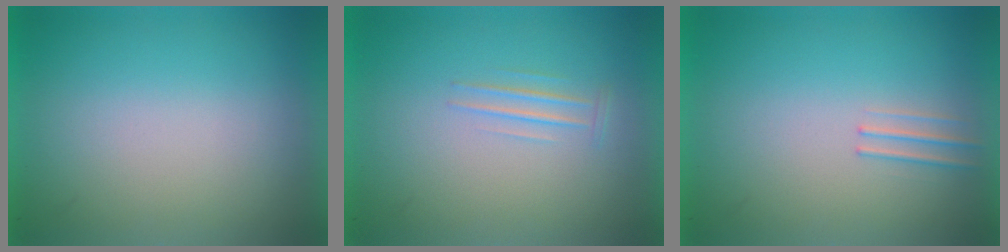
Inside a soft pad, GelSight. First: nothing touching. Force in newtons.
{"total": 1.2}
{"total": 1.1}